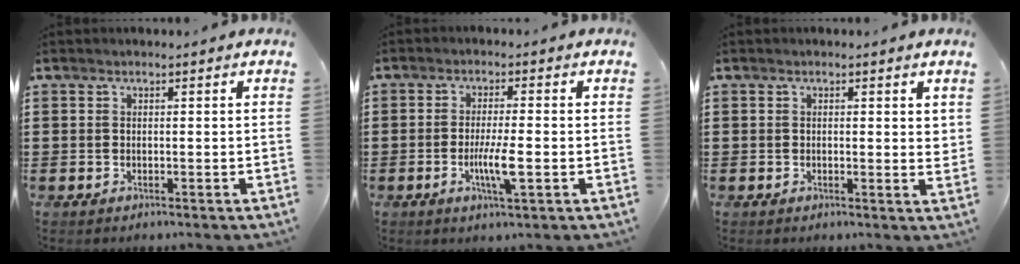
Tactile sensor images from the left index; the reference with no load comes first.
{"total": 5.1, "force": [-1.3, 0.8, 4.9], "torque": [-0.088, -0.004, -0.023]}
{"total": 1.1, "force": [0.6, 0.4, 0.9], "torque": [-0.012, 0.001, 0.008]}